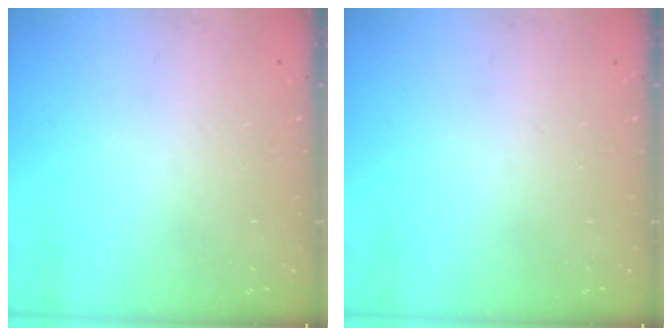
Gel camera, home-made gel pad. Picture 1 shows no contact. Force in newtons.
{"total": 0.0}